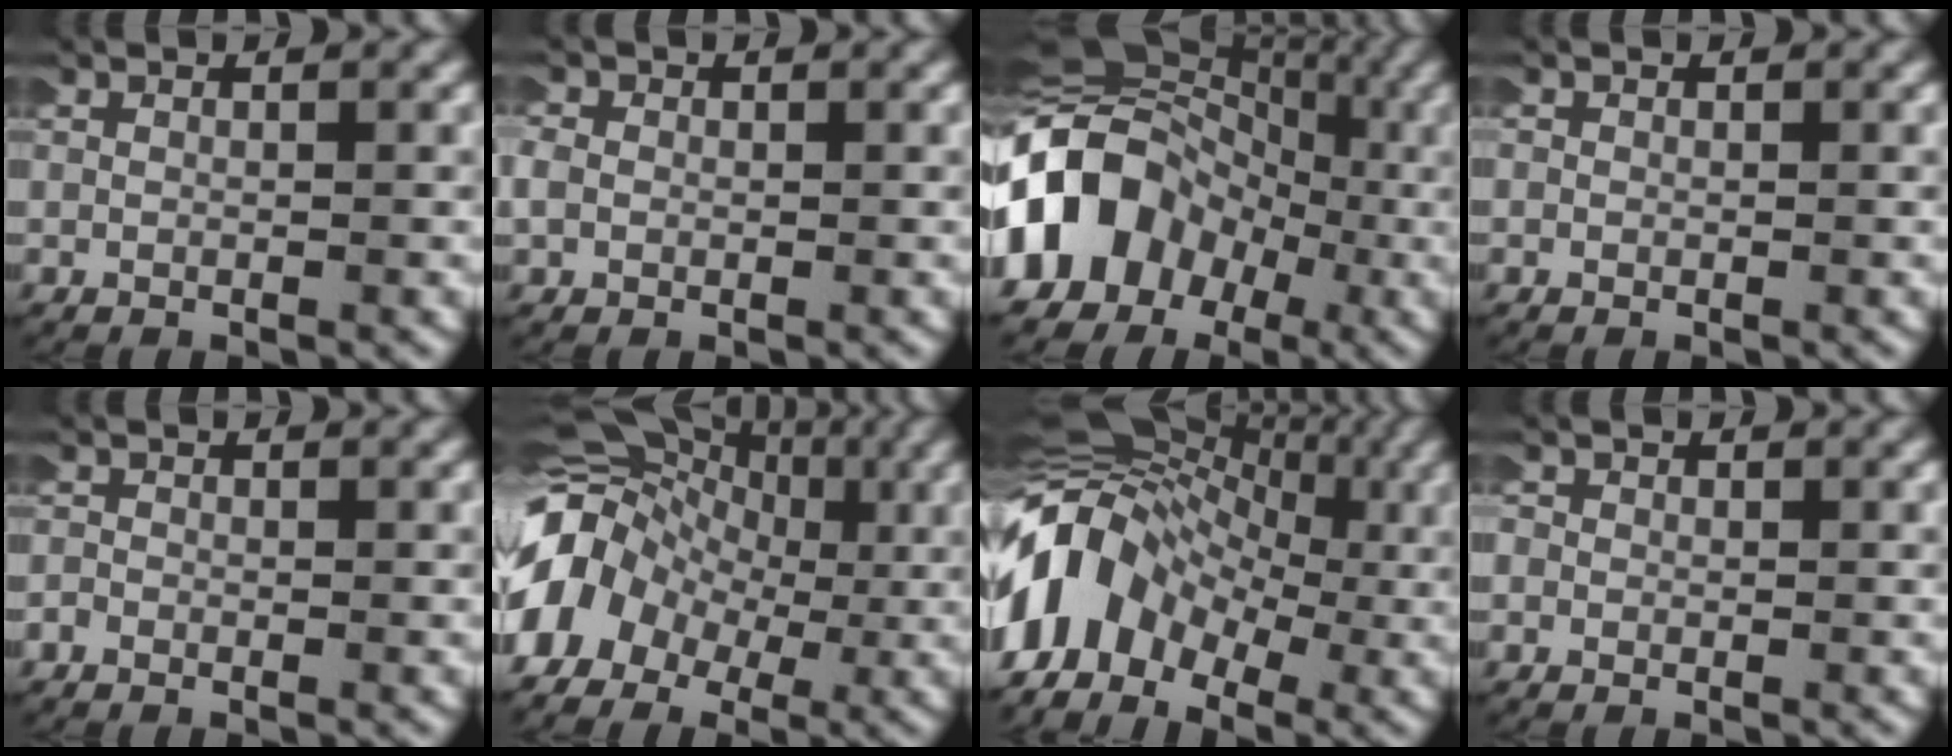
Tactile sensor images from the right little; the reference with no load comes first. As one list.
[{"total": 2.3, "force": [0.3, 2.0, 1.0], "torque": [-0.033, 0.005, 0.001]}, {"total": 15.0, "force": [-0.5, 12.2, 8.7], "torque": [-0.198, -0.012, -0.012]}, {"total": 0.8, "force": [-0.1, 0.8, 0.0], "torque": [-0.003, 0.001, -0.006]}, {"total": 0.9, "force": [-0.5, 0.7, 0.1], "torque": [-0.005, -0.001, -0.013]}, {"total": 14.5, "force": [1.4, 12.6, 7.1], "torque": [-0.180, -0.009, 0.011]}, {"total": 15.0, "force": [0.0, 12.1, 8.8], "torque": [-0.204, -0.002, -0.007]}, {"total": 1.9, "force": [0.0, 1.8, 0.5], "torque": [-0.015, 0.004, -0.009]}]